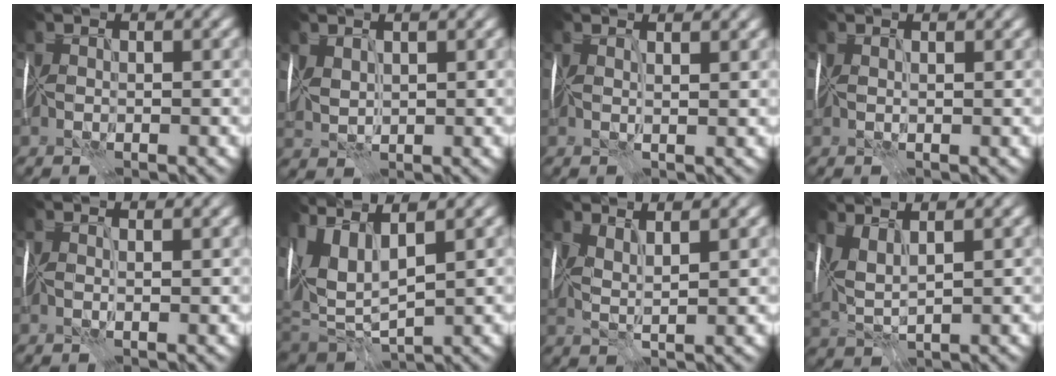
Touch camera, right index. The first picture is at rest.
{"total": 1.5, "force": [0.8, 0.7, 1.1], "torque": [-0.034, 0.000, 0.023]}
{"total": 1.7, "force": [1.3, -0.3, 1.1], "torque": [-0.012, 0.002, 0.007]}
{"total": 0.9, "force": [0.8, -0.3, 0.3], "torque": [-0.010, 0.000, 0.014]}
{"total": 0.6, "force": [0.3, -0.4, 0.4], "torque": [-0.007, -0.005, 0.002]}
{"total": 7.8, "force": [2.2, 3.0, 6.9], "torque": [-0.162, -0.005, 0.048]}
{"total": 1.9, "force": [1.1, -0.5, 1.5], "torque": [-0.035, -0.001, 0.025]}
{"total": 3.0, "force": [1.6, 0.4, 2.5], "torque": [-0.069, 0.004, 0.039]}